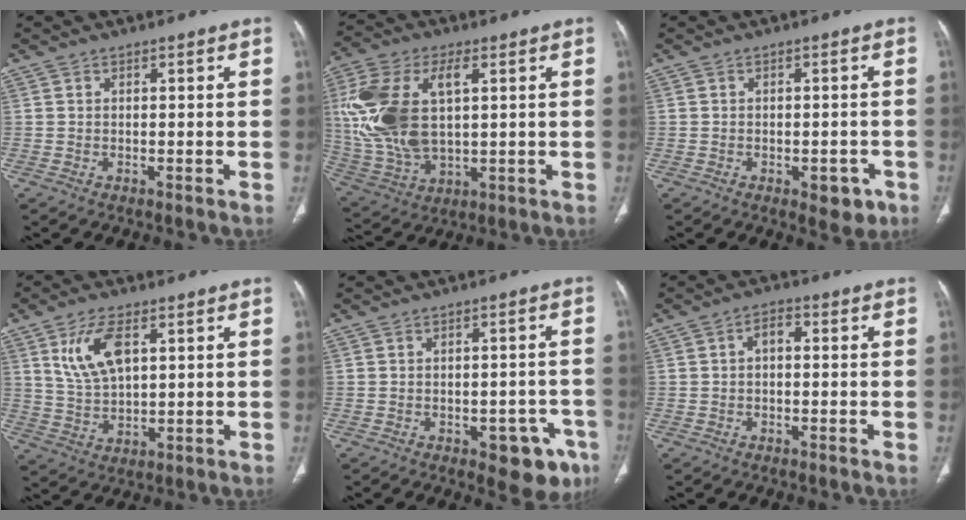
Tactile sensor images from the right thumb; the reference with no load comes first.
{"total": 18.8, "force": [3.3, 10.0, 15.6], "torque": [-0.344, 0.000, 0.068]}
{"total": 4.7, "force": [-2.2, 2.5, 3.3], "torque": [-0.021, 0.008, -0.021]}
{"total": 9.1, "force": [3.7, 4.0, 7.3], "torque": [-0.141, -0.013, 0.081]}
{"total": 9.2, "force": [-4.7, 4.6, 6.5], "torque": [-0.047, 0.020, -0.053]}
{"total": 2.9, "force": [0.0, 1.7, 2.3], "torque": [-0.032, 0.013, -0.006]}